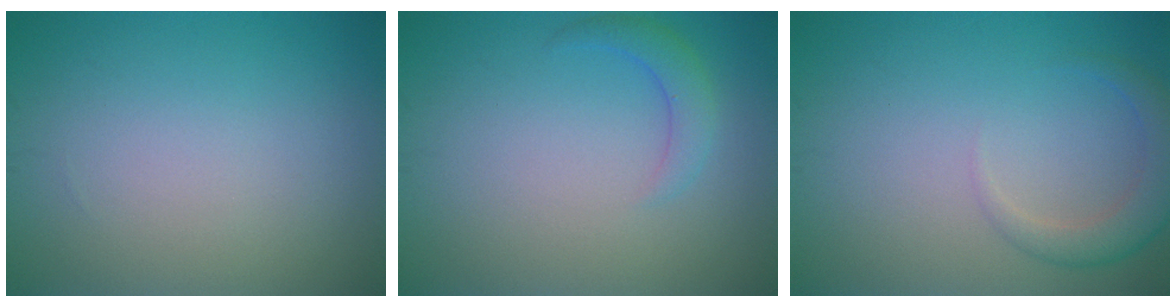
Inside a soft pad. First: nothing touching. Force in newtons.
{"total": 2.0, "press": 2.0, "slide": 0.2}
{"total": 2.8, "press": 2.8, "slide": 0.3}